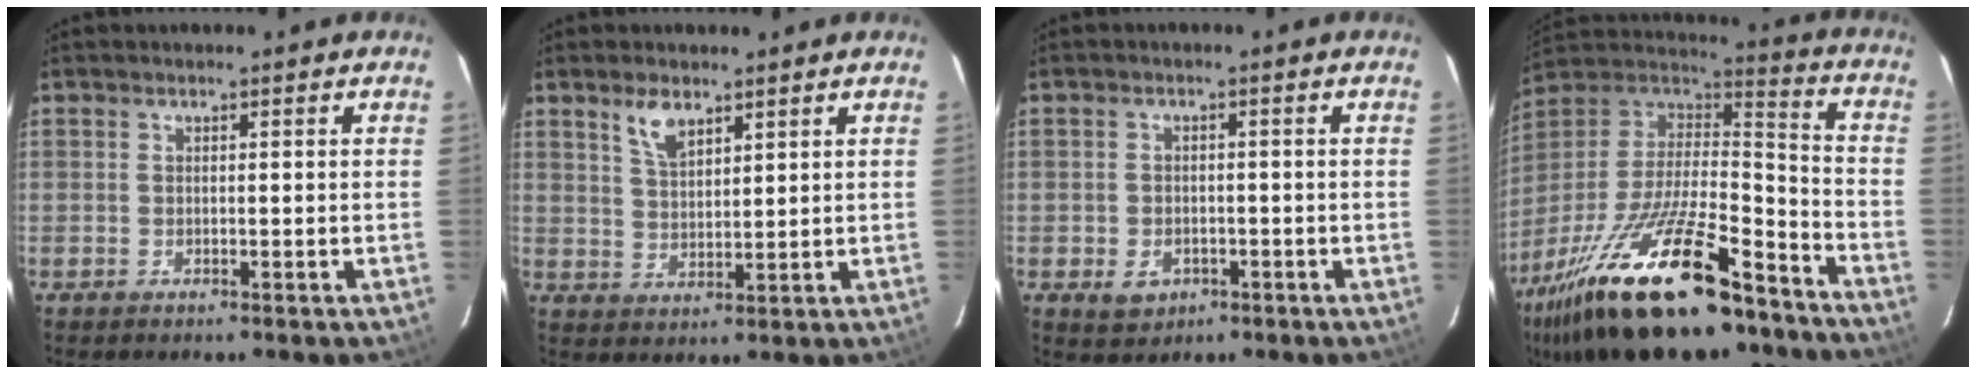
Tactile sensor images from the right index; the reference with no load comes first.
{"total": 5.0, "force": [3.3, 2.2, 3.0], "torque": [-0.055, 0.004, 0.066]}
{"total": 4.6, "force": [-1.9, 3.7, 2.1], "torque": [-0.047, 0.001, -0.020]}
{"total": 30.1, "force": [-19.9, 9.8, 20.4], "torque": [-0.390, -0.030, -0.322]}